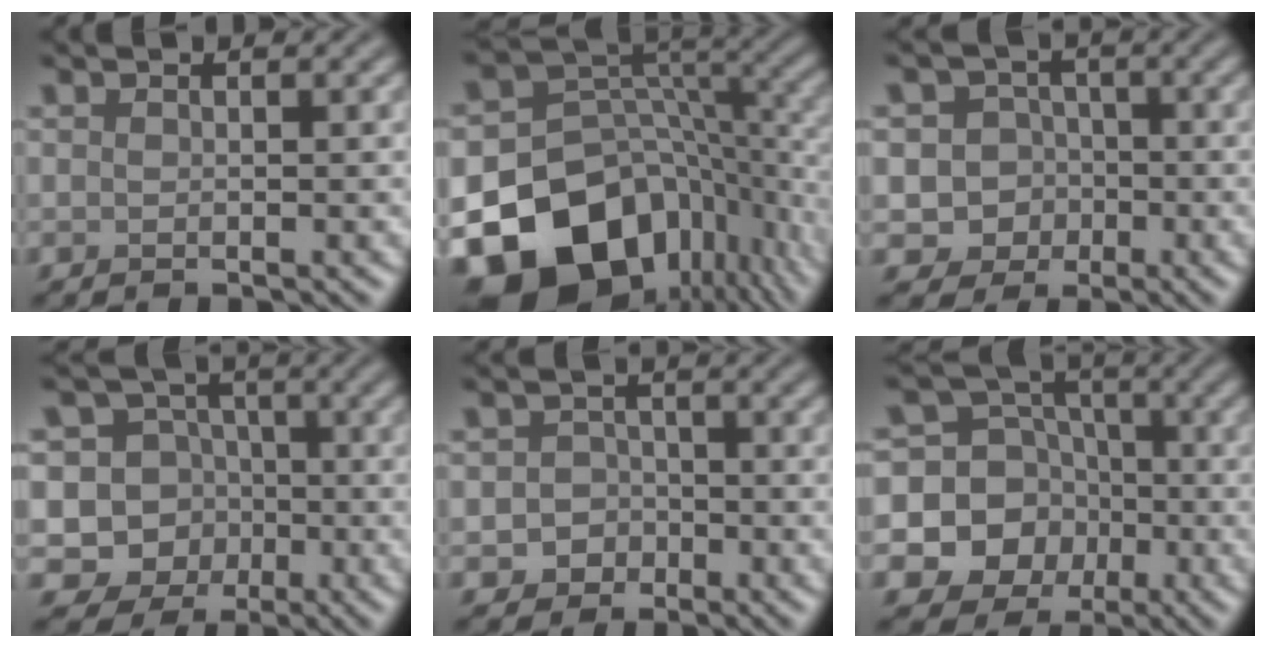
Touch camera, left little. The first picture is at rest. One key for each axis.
{"total": 17.7, "fx": -8.3, "fy": 12.6, "fz": 9.2, "tx": -0.203, "ty": -0.023, "tz": -0.134}
{"total": 6.6, "fx": -1.7, "fy": 6.3, "fz": 1.4, "tx": -0.009, "ty": 0.010, "tz": -0.055}
{"total": 11.4, "fx": -2.3, "fy": 10.9, "fz": 2.4, "tx": -0.068, "ty": 0.015, "tz": -0.055}
{"total": 2.5, "fx": -1.0, "fy": 2.3, "fz": 0.4, "tx": 0.013, "ty": 0.007, "tz": -0.025}
{"total": 14.5, "fx": -4.1, "fy": 13.6, "fz": 2.7, "tx": -0.095, "ty": -0.019, "tz": -0.081}